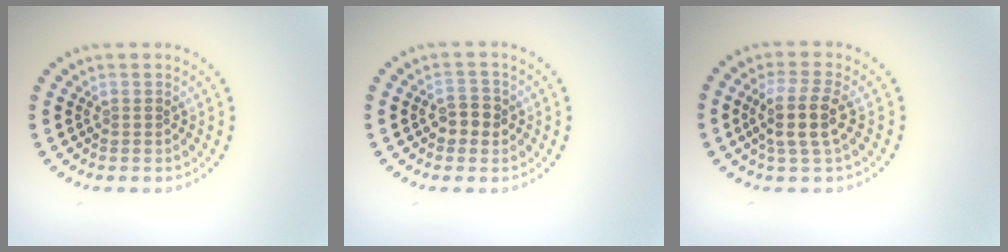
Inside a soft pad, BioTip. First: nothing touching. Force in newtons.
{"total": 2.2, "press": 2.2, "slide": 0.3}
{"total": 3.5, "press": 3.0, "slide": 1.7}